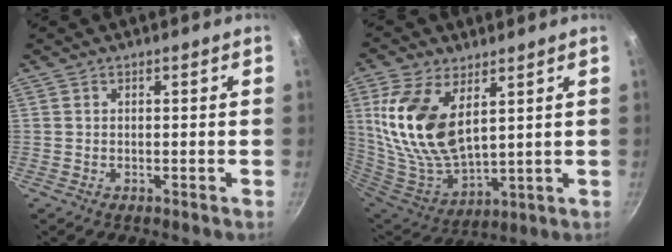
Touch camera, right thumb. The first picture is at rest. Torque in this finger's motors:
{"motor_torque": [0.31, 0.60, 1.92, 0.19, 0.51]}